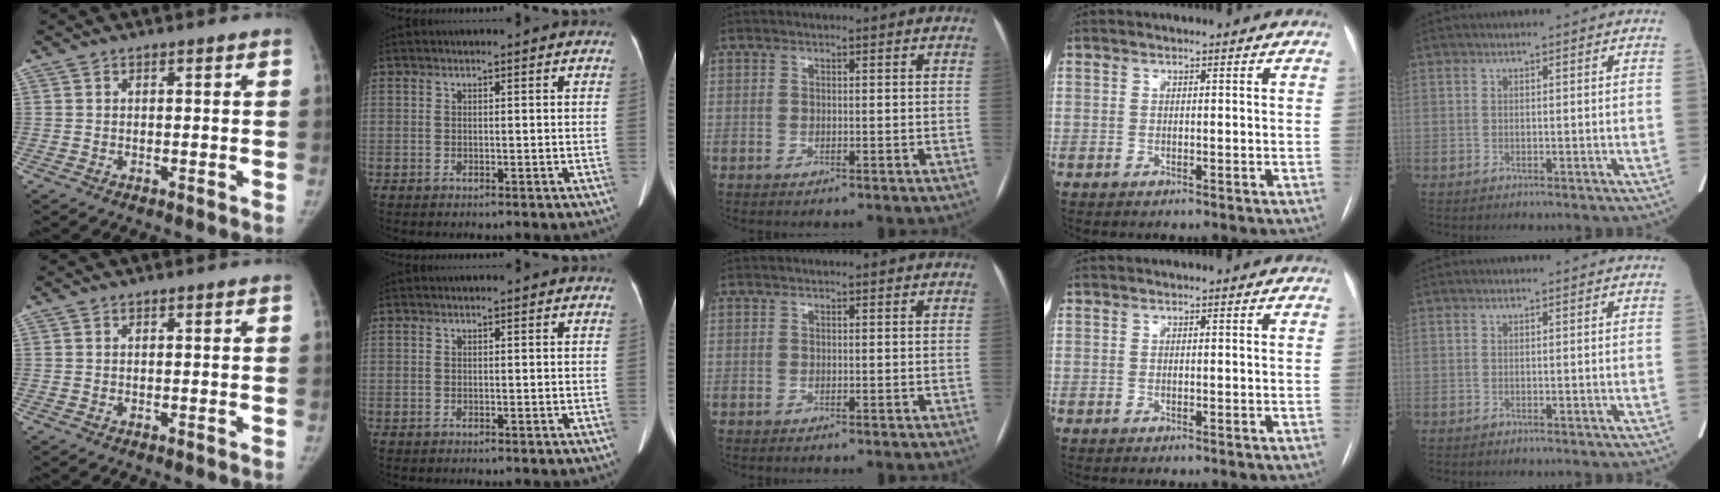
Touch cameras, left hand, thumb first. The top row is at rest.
{}